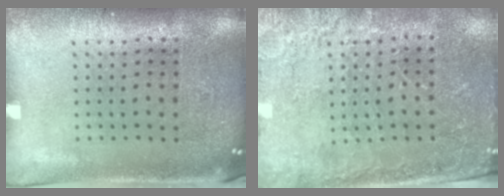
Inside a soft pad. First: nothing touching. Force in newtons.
{"total": 2.6, "press": 2.6, "slide": 0.3}